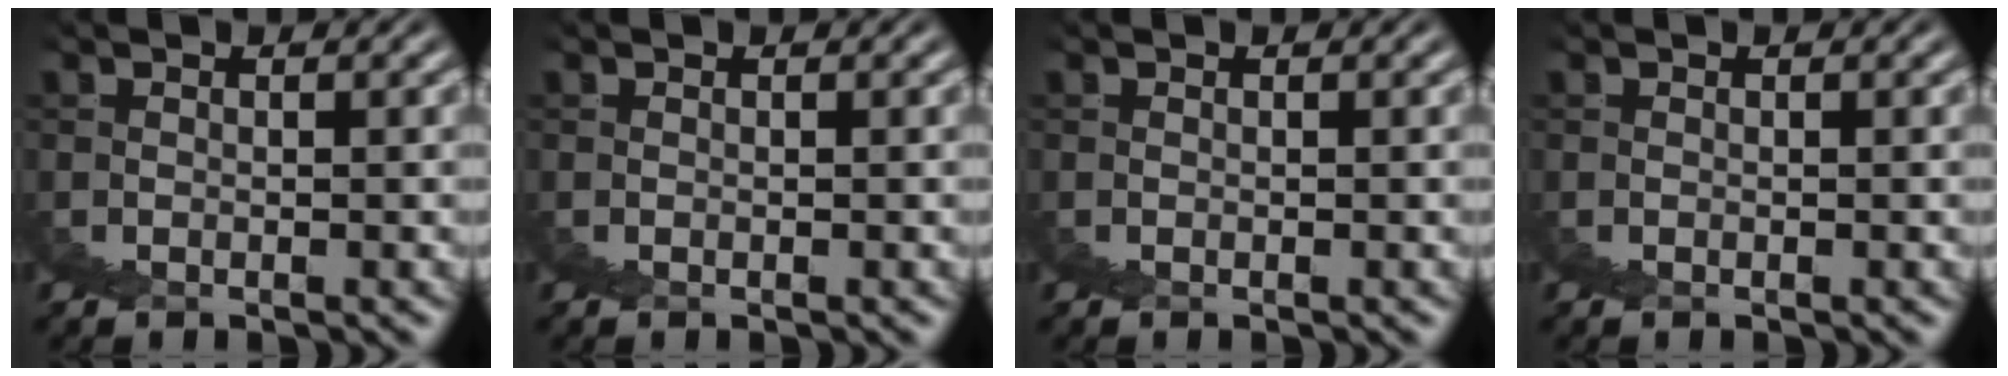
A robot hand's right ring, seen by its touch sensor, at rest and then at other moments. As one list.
[{"total": 0.0}, {"total": 0.0}, {"total": 0.0}]